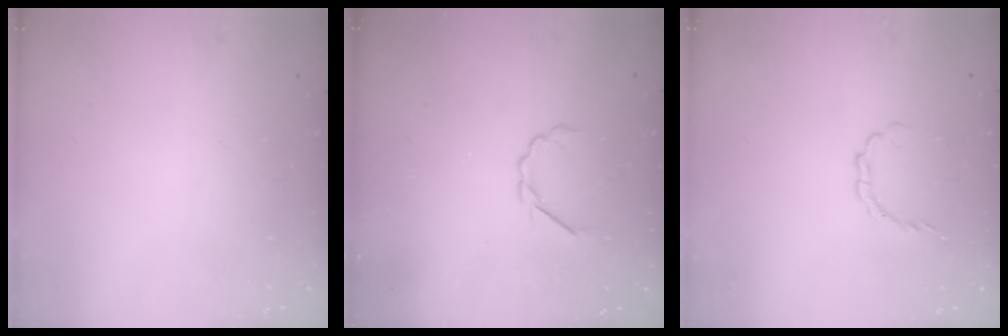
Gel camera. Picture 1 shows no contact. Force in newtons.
{"total": 3.6, "press": 3.5, "slide": 1.1}
{"total": 3.1, "press": 3.0, "slide": 0.3}